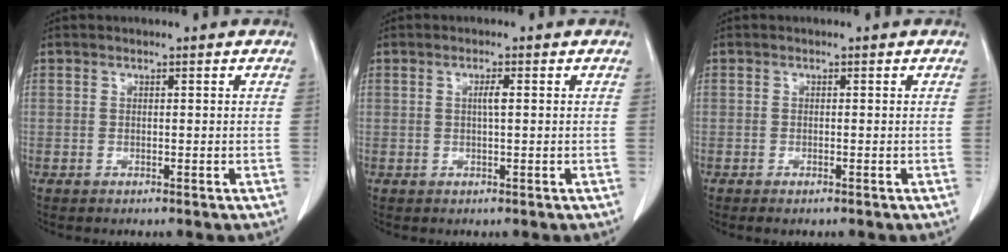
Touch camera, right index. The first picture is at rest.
{"total": 1.6, "force": [0.4, 0.1, 1.5], "torque": [-0.027, 0.003, 0.006]}
{"total": 0.5, "force": [-0.3, 0.1, 0.4], "torque": [-0.006, -0.002, -0.002]}